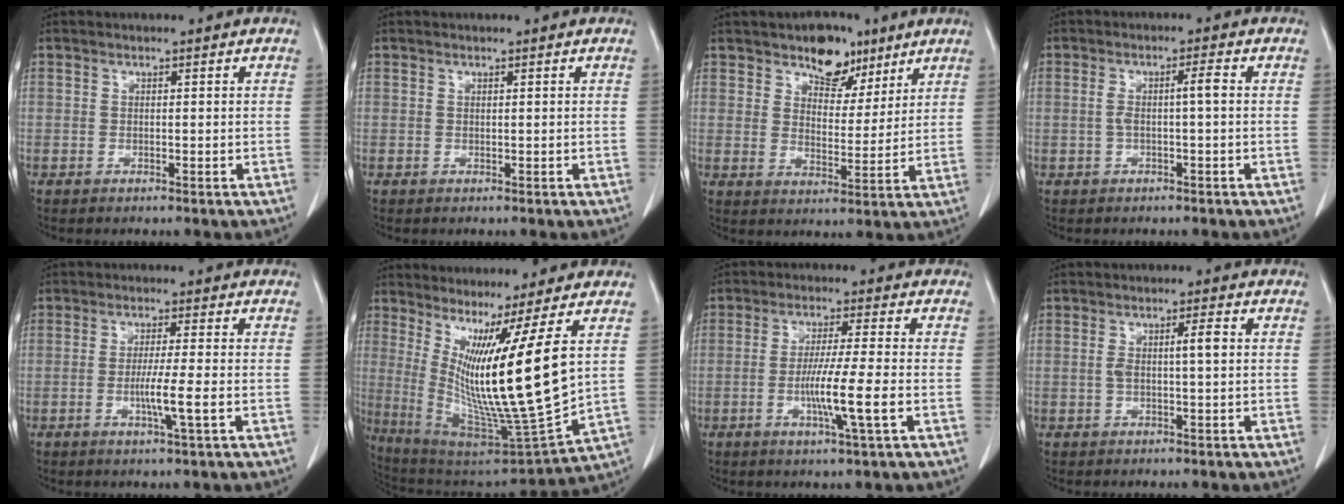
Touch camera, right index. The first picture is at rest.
{"total": 0.0}
{"total": 8.0, "force": [5.5, 4.5, 3.8], "torque": [-0.045, 0.003, 0.087]}
{"total": 3.2, "force": [-0.1, 0.0, 3.2], "torque": [-0.063, 0.012, 0.002]}
{"total": 5.1, "force": [-1.3, -0.6, 4.9], "torque": [-0.088, -0.010, -0.025]}
{"total": 16.1, "force": [4.1, -1.3, 15.6], "torque": [-0.280, -0.045, 0.082]}
{"total": 8.2, "force": [-2.1, -0.7, 7.9], "torque": [-0.143, -0.015, -0.041]}
{"total": 3.7, "force": [0.3, 0.3, 3.7], "torque": [-0.069, 0.010, 0.007]}